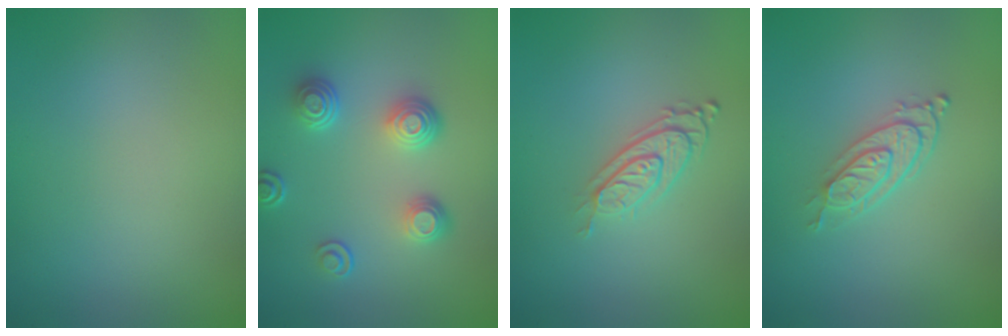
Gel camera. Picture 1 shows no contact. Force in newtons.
{"total": 3.5, "press": 2.8, "slide": 2.2}
{"total": 2.9, "press": 1.9, "slide": 2.1}
{"total": 2.7, "press": 2.1, "slide": 1.6}